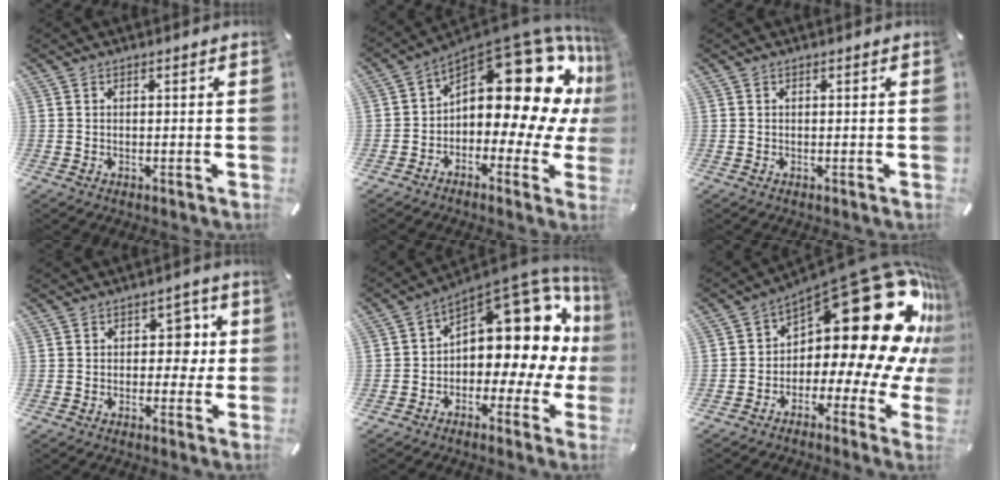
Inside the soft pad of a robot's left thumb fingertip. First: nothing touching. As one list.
[{"total": 21.9, "force": [8.7, 10.7, 17.0], "torque": [-0.233, -0.077, 0.147]}, {"total": 0.0}, {"total": 6.2, "force": [0.7, 4.8, 3.8], "torque": [-0.036, -0.002, 0.001]}, {"total": 14.6, "force": [7.0, 8.5, 9.6], "torque": [-0.115, -0.082, 0.115]}, {"total": 30.4, "force": [10.2, 14.8, 24.5], "torque": [-0.341, -0.096, 0.192]}]